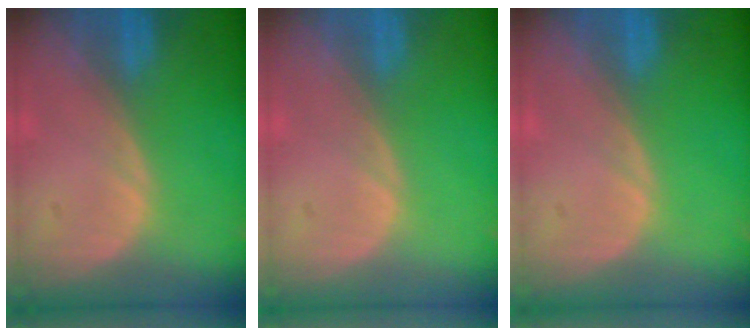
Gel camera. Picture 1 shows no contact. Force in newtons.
{"total": 0.0}
{"total": 0.0}